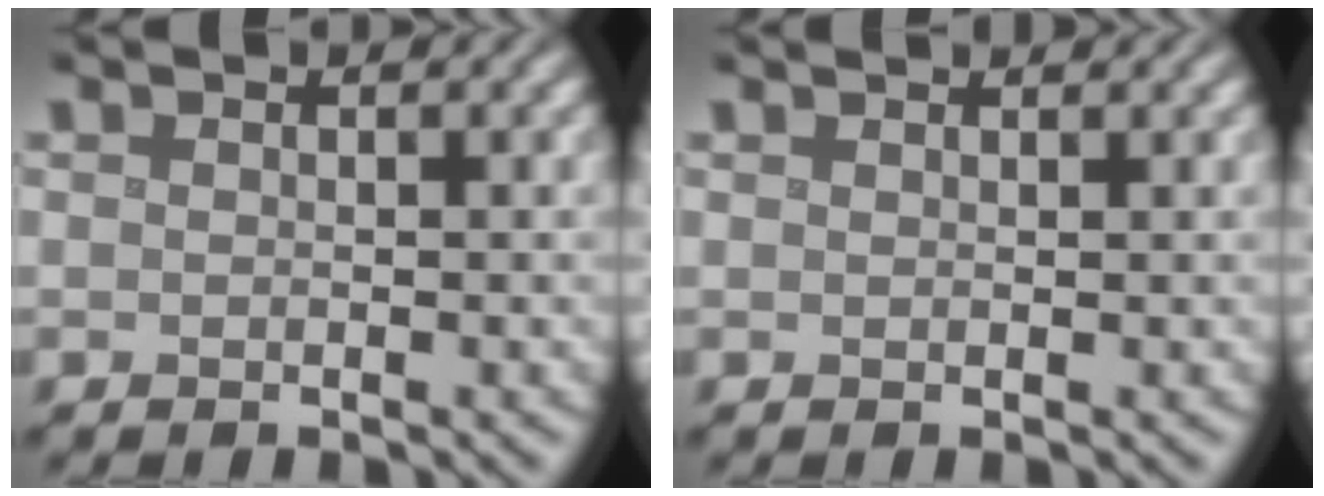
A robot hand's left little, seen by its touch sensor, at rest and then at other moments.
{"total": 1.3, "force": [1.2, 0.1, 0.3], "torque": [-0.011, 0.000, 0.013]}